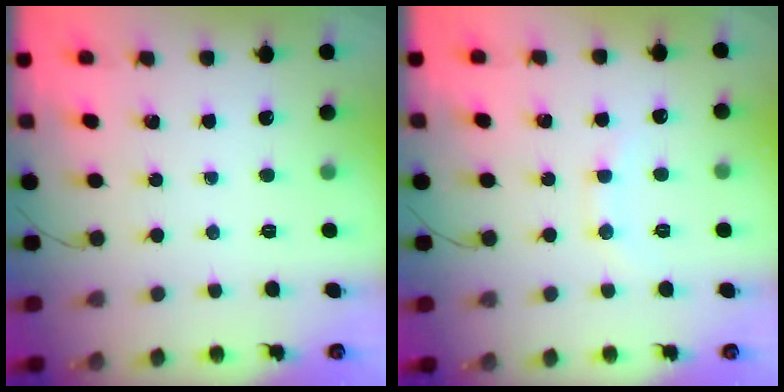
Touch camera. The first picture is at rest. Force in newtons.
{"total": 6.3, "press": 6.2, "slide": 1.0}